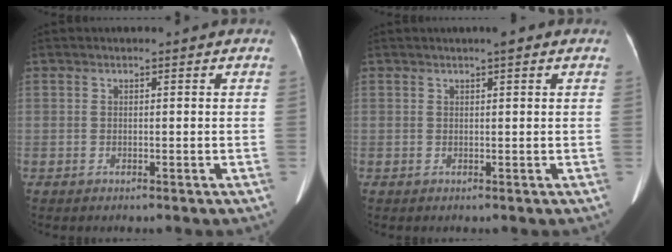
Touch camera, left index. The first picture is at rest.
{"total": 1.6, "force": [1.0, 0.4, 1.2], "torque": [-0.017, 0.014, 0.012]}